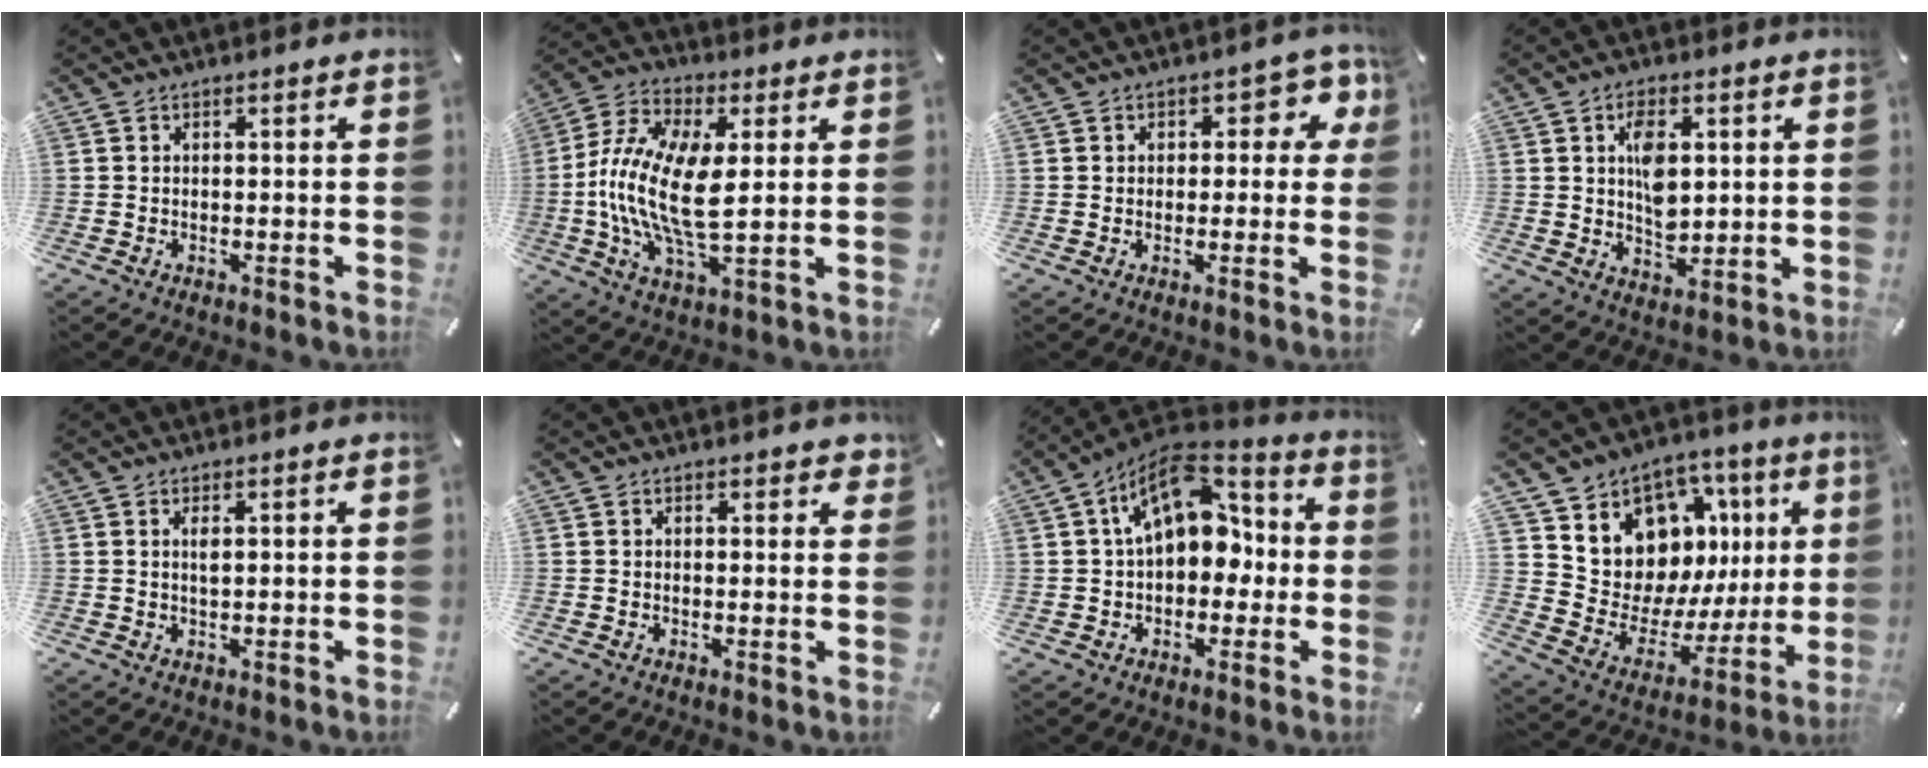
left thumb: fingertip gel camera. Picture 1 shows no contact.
{"total": 15.9, "force": [0.6, 6.7, 14.4], "torque": [-0.318, -0.015, 0.006]}
{"total": 5.6, "force": [1.7, 4.0, 3.6], "torque": [-0.036, -0.002, 0.024]}
{"total": 8.1, "force": [1.8, 5.1, 6.0], "torque": [-0.092, -0.007, 0.025]}
{"total": 1.7, "force": [0.6, 0.5, 1.5], "torque": [-0.032, 0.001, 0.009]}
{"total": 1.5, "force": [1.2, 0.8, 0.5], "torque": [0.005, -0.005, 0.019]}
{"total": 16.4, "force": [4.5, 10.8, 11.5], "torque": [-0.188, -0.019, 0.082]}
{"total": 10.9, "force": [5.6, 9.0, 2.8], "torque": [-0.045, -0.083, 0.110]}